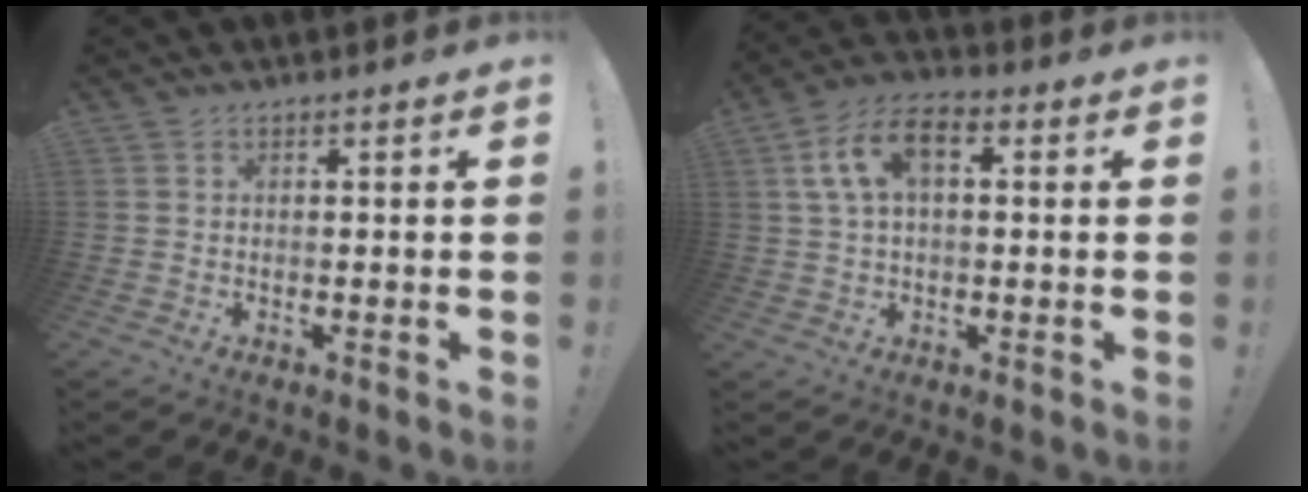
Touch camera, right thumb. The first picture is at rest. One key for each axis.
{"total": 11.1, "fx": 3.1, "fy": 6.4, "fz": 8.5, "tx": -0.158, "ty": 0.007, "tz": 0.058}